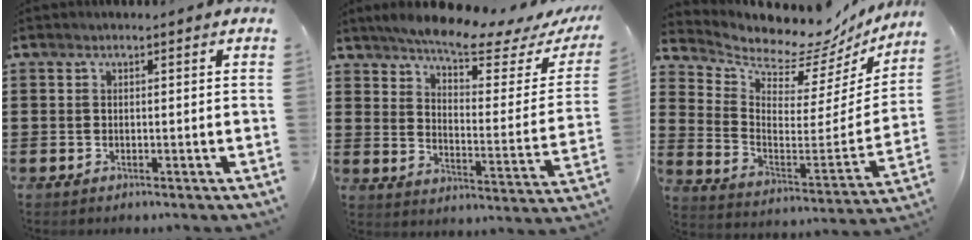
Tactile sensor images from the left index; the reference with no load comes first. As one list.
[{"total": 7.3, "force": [6.1, 0.3, 4.0], "torque": [-0.081, -0.045, 0.098]}, {"total": 6.6, "force": [6.5, 1.0, 0.7], "torque": [-0.051, -0.073, 0.104]}]